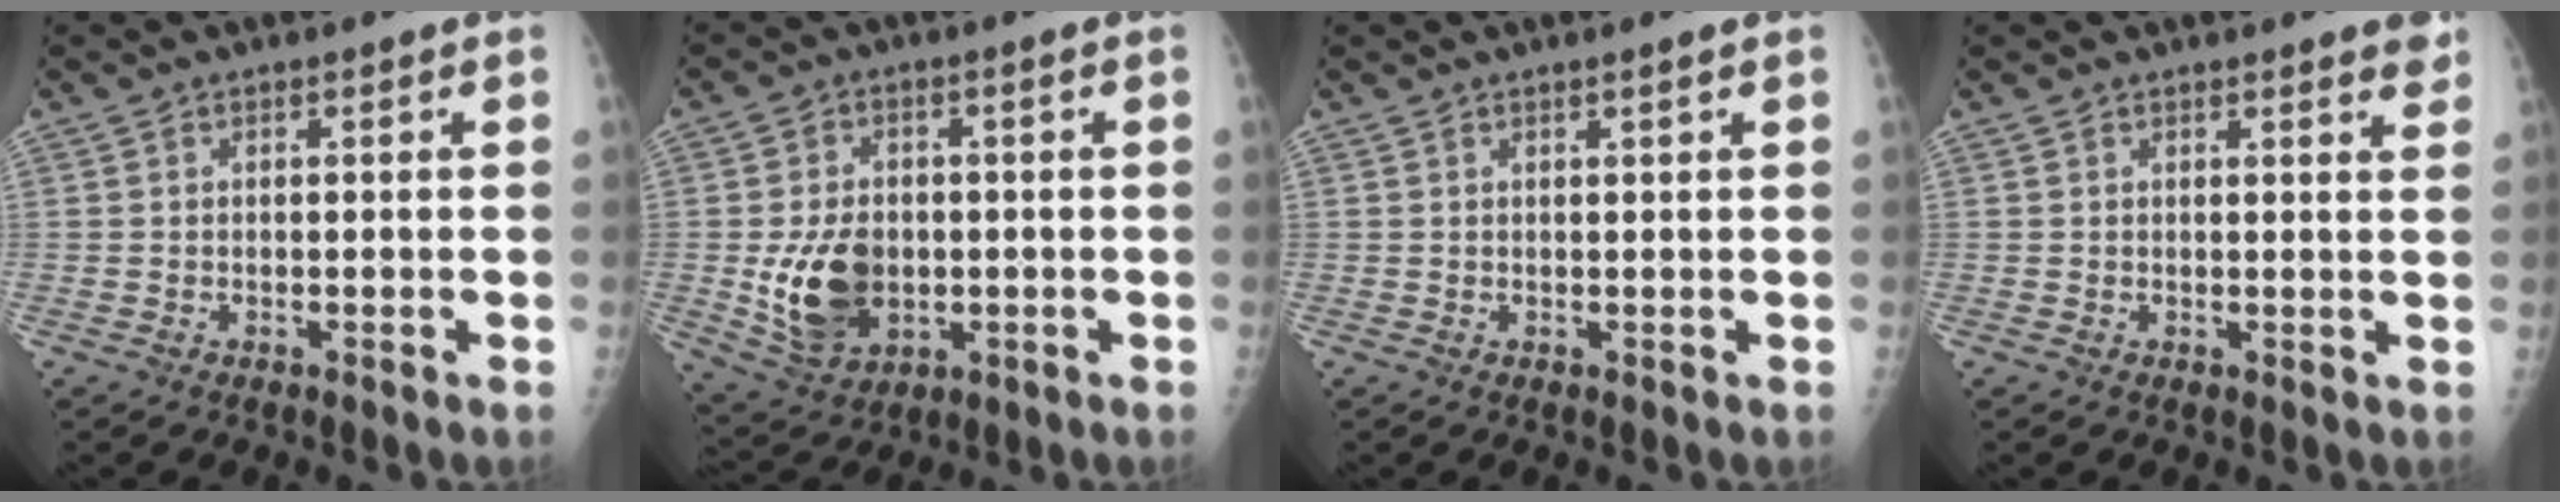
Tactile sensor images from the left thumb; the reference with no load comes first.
{"total": 11.1, "force": [-1.3, 7.9, 7.7], "torque": [-0.112, -0.004, -0.009]}
{"total": 0.8, "force": [0.4, -0.2, 0.6], "torque": [-0.012, -0.002, 0.009]}
{"total": 3.9, "force": [2.9, 0.8, 2.3], "torque": [-0.015, -0.008, 0.030]}